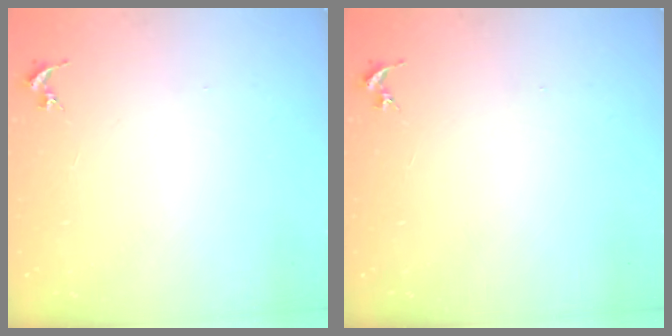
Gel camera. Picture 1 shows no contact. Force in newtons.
{"total": 0.0}